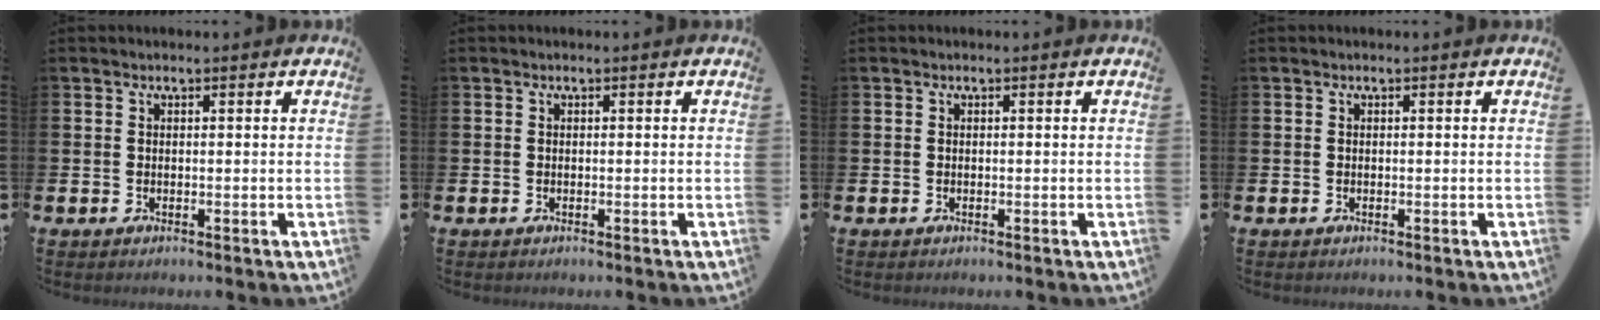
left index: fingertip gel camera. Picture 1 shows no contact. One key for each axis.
{"total": 0.0}
{"total": 0.0}
{"total": 0.0}